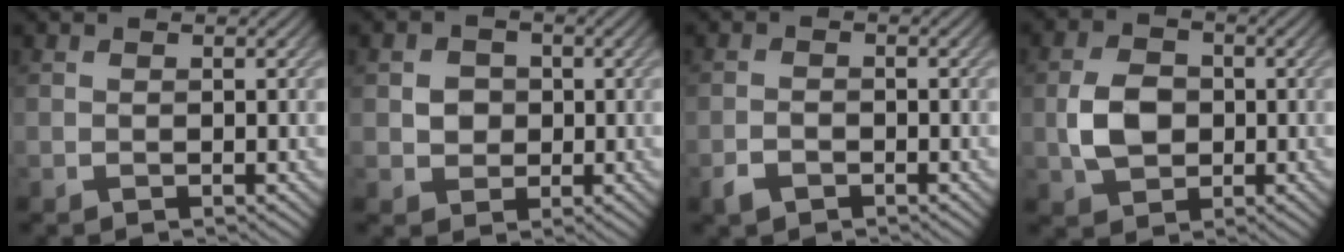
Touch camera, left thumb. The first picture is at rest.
{"total": 2.9, "force": [0.0, 2.7, 1.2], "torque": [-0.026, 0.000, -0.007]}
{"total": 1.9, "force": [-1.4, 1.0, 0.9], "torque": [-0.018, 0.000, -0.031]}
{"total": 5.2, "force": [-0.5, 4.0, 3.3], "torque": [-0.077, -0.002, -0.012]}